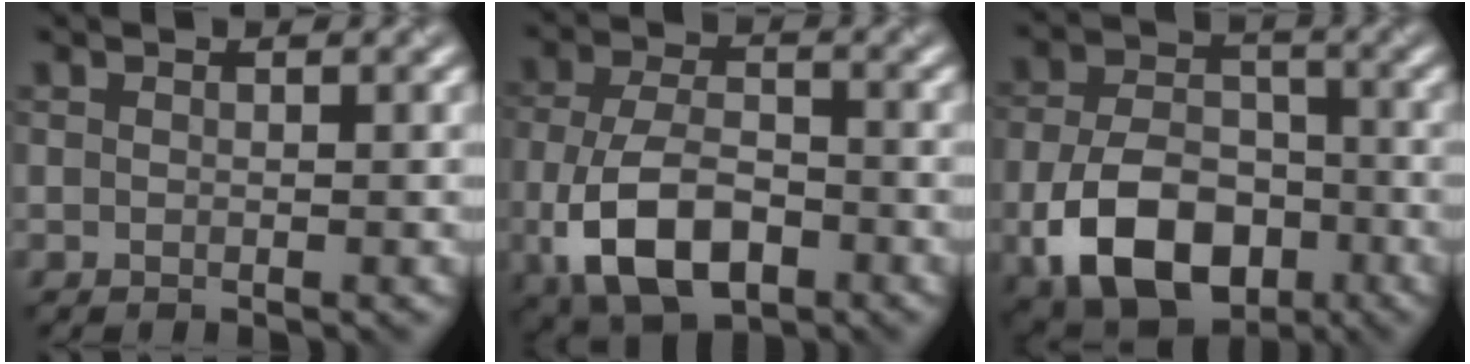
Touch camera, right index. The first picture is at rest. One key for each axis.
{"total": 8.0, "fx": -3.1, "fy": 4.6, "fz": 5.8, "tx": -0.124, "ty": -0.004, "tz": -0.062}
{"total": 10.0, "fx": -4.2, "fy": 6.5, "fz": 6.3, "tx": -0.123, "ty": -0.004, "tz": -0.074}